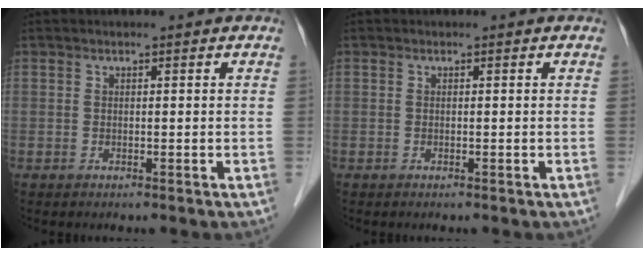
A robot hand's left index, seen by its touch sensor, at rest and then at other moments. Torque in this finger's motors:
{"motor_torque": [0.00, 0.00, -0.02, -0.01]}